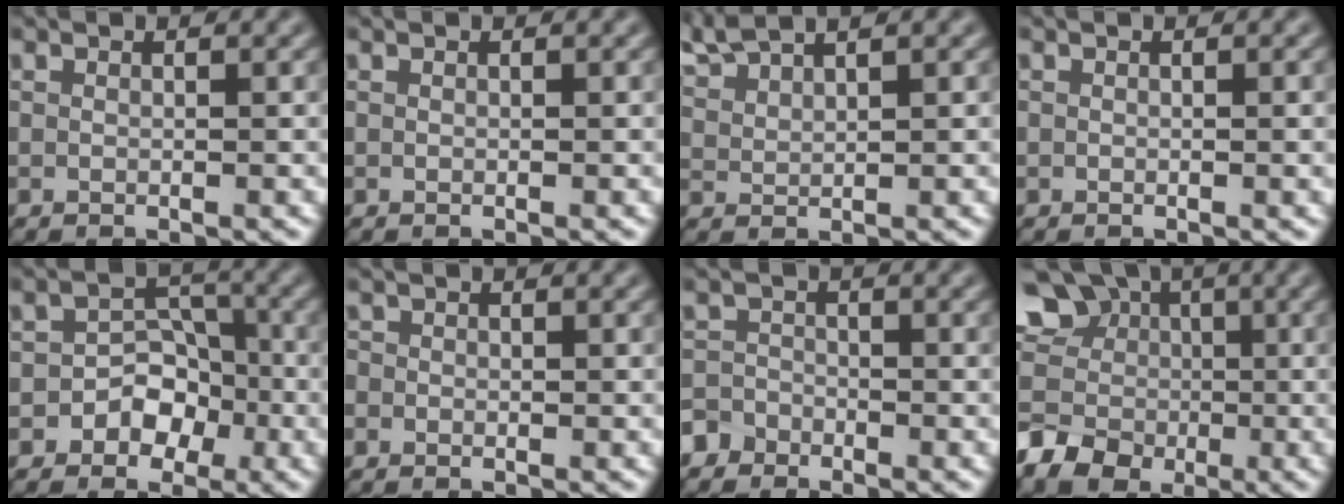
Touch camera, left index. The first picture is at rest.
{"total": 0.0}
{"total": 3.3, "force": [3.0, 0.5, 1.3], "torque": [-0.033, 0.014, 0.064]}
{"total": 1.1, "force": [-0.1, 0.4, 1.0], "torque": [-0.011, -0.004, -0.001]}
{"total": 4.1, "force": [-1.9, 3.3, 1.7], "torque": [0.013, 0.019, -0.047]}
{"total": 0.9, "force": [-0.2, 0.9, 0.2], "torque": [-0.004, -0.003, -0.008]}
{"total": 3.2, "force": [-2.5, 2.0, 0.2], "torque": [0.014, -0.002, -0.049]}
{"total": 8.0, "force": [-0.3, 7.2, 3.4], "torque": [-0.057, 0.018, -0.028]}